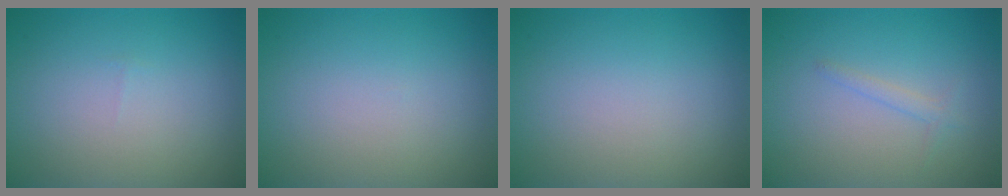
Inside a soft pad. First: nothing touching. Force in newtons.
{"total": 0.0}
{"total": 0.0}
{"total": 1.0, "press": 1.0, "slide": 0.0}